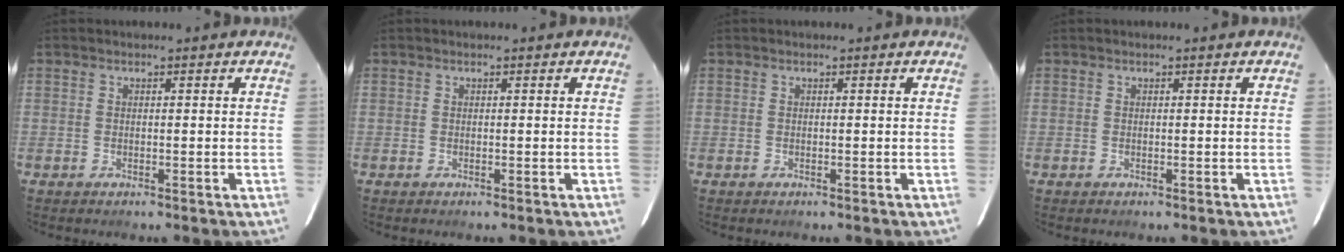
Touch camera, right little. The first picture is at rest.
{"total": 0.0}
{"total": 0.0}
{"total": 0.0}